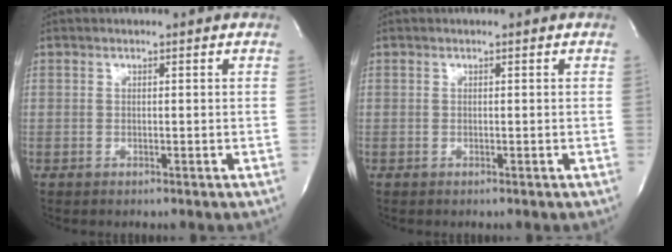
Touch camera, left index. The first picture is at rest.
{"total": 0.0}